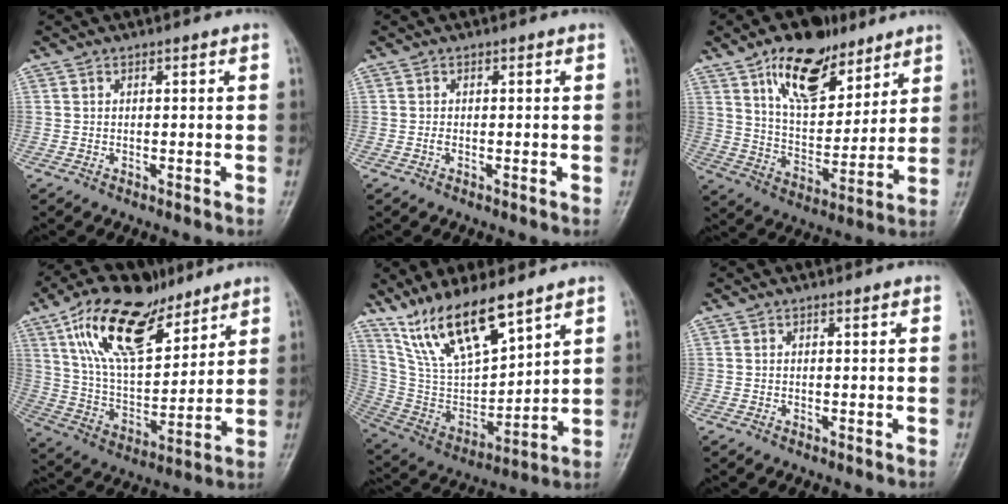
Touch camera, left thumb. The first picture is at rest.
{"total": 0.9, "force": [-0.2, 0.5, 0.7], "torque": [-0.012, 0.002, -0.005]}
{"total": 16.9, "force": [10.1, 8.9, 10.3], "torque": [-0.126, -0.046, 0.175]}
{"total": 20.8, "force": [12.3, 9.9, 13.6], "torque": [-0.205, -0.041, 0.230]}
{"total": 16.8, "force": [12.1, 5.2, 10.5], "torque": [-0.172, -0.054, 0.249]}
{"total": 0.0}